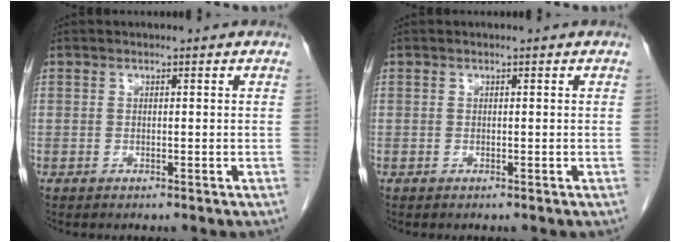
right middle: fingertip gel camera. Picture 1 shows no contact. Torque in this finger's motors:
{"motor_torque": [0.00, 0.00, 0.00, -0.01]}